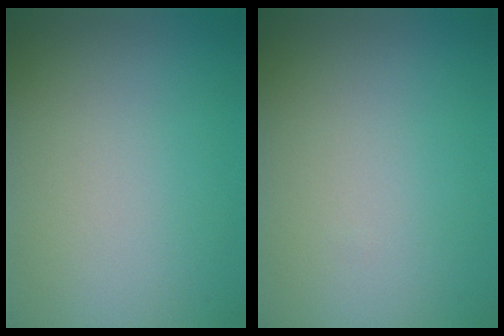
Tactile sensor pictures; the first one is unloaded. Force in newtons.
{"total": 0.0}